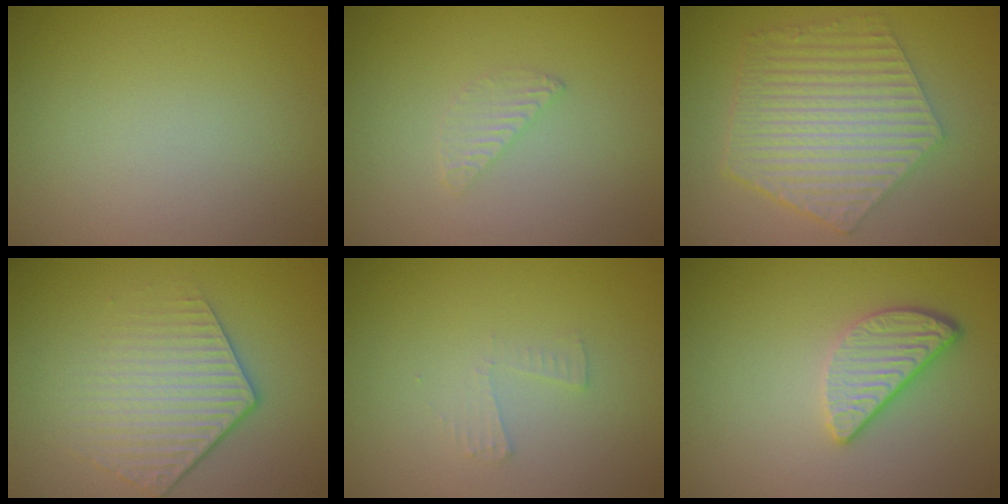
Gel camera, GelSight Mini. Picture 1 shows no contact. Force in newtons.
{"total": 1.1, "press": 1.1, "slide": 0.1}
{"total": 6.6, "press": 4.7, "slide": 4.6}
{"total": 4.4, "press": 3.1, "slide": 3.1}
{"total": 1.0, "press": 1.0, "slide": 0.0}
{"total": 3.2, "press": 2.7, "slide": 1.7}